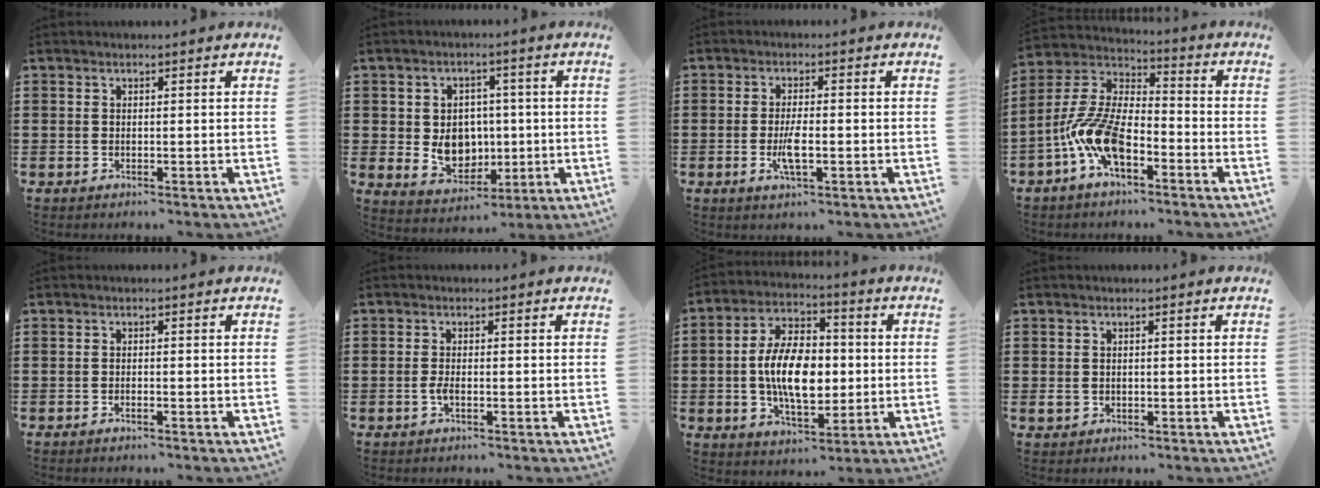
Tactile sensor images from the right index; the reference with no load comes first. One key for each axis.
{"total": 6.6, "fx": 0.0, "fy": 5.8, "fz": 3.0, "tx": -0.050, "ty": 0.007, "tz": 0.001}
{"total": 4.0, "fx": -1.0, "fy": 1.0, "fz": 3.7, "tx": -0.078, "ty": -0.003, "tz": -0.022}
{"total": 11.6, "fx": -5.2, "fy": 5.0, "fz": 9.1, "tx": -0.231, "ty": -0.009, "tz": -0.107}
{"total": 0.6, "fx": -0.5, "fy": 0.0, "fz": 0.4, "tx": -0.009, "ty": -0.005, "tz": -0.008}
{"total": 1.7, "fx": -0.7, "fy": 0.2, "fz": 1.5, "tx": -0.043, "ty": -0.008, "tz": -0.017}
{"total": 10.6, "fx": -0.6, "fy": 6.1, "fz": 8.6, "tx": -0.180, "ty": 0.005, "tz": -0.015}
{"total": 1.4, "fx": -0.2, "fy": 1.3, "fz": 0.5, "tx": -0.012, "ty": 0.004, "tz": -0.005}